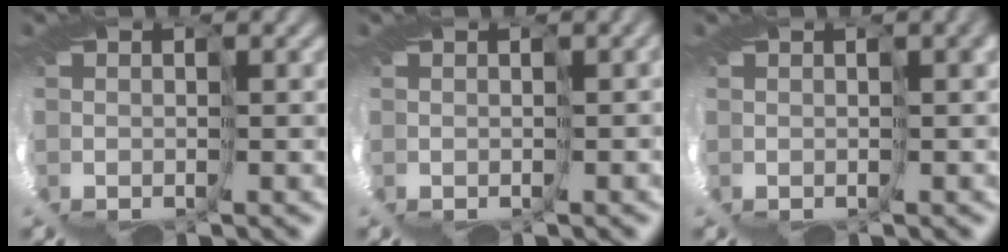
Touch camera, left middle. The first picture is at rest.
{"total": 0.6, "force": [-0.3, 0.1, 0.5], "torque": [-0.007, 0.002, 0.004]}
{"total": 0.7, "force": [0.2, -0.1, 0.7], "torque": [-0.009, 0.002, 0.011]}